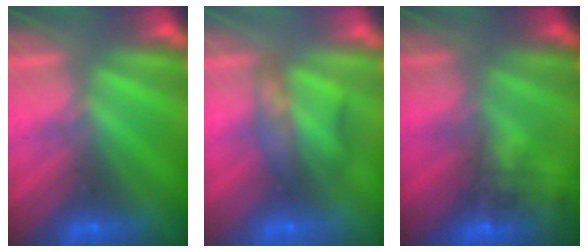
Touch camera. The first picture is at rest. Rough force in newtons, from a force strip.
{"total": 2.3}
{"total": 4.8}